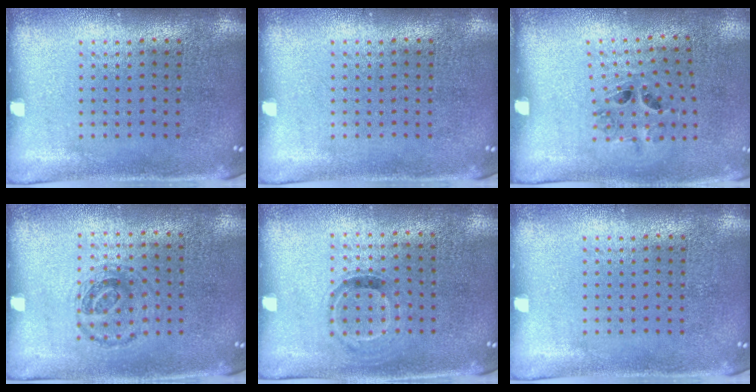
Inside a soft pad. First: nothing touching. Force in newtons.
{"total": 0.0}
{"total": 1.3, "press": 0.6, "slide": 1.1}
{"total": 0.9, "press": 0.8, "slide": 0.4}
{"total": 0.8, "press": 0.7, "slide": 0.4}
{"total": 0.0}